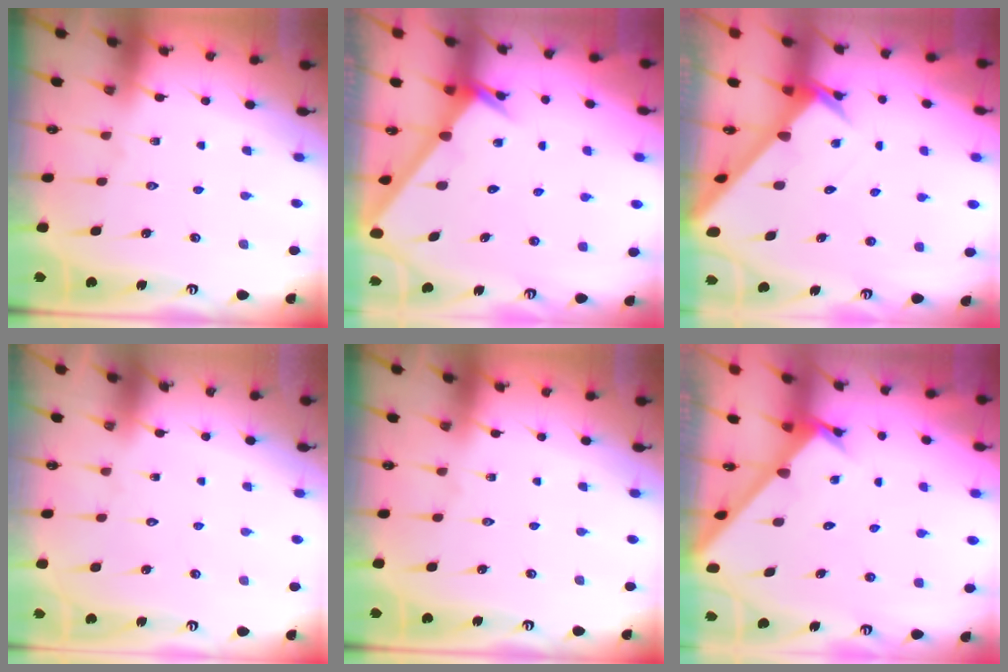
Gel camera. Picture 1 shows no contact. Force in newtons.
{"total": 2.3, "press": 2.3, "slide": 0.2}
{"total": 3.0, "press": 3.0, "slide": 0.2}
{"total": 1.7, "press": 1.7, "slide": 0.1}
{"total": 0.0}
{"total": 2.2, "press": 2.2, "slide": 0.1}